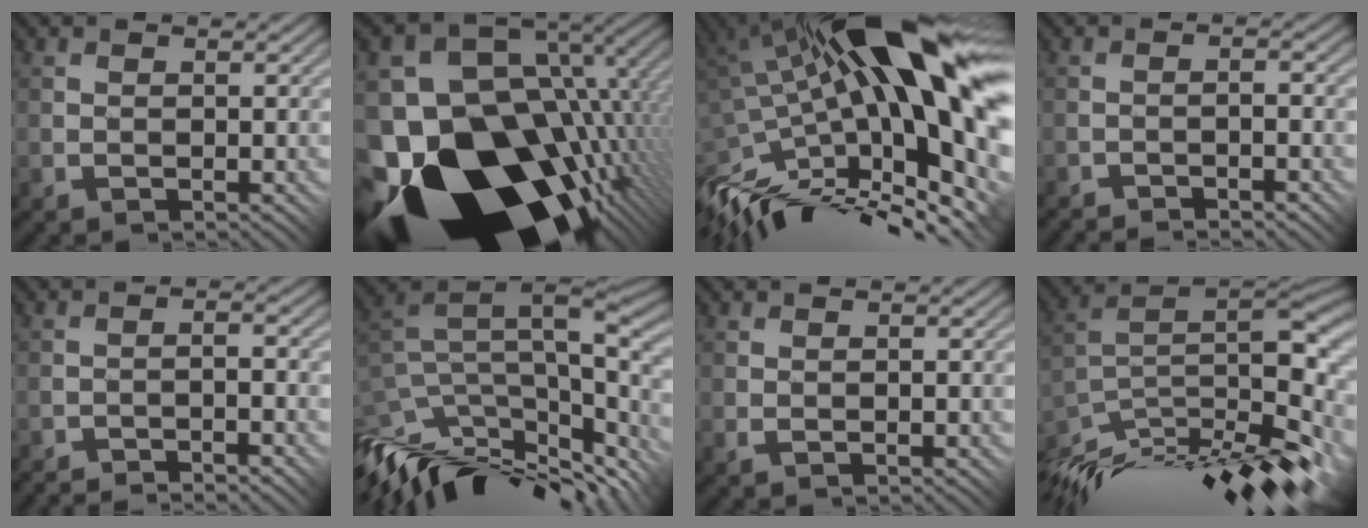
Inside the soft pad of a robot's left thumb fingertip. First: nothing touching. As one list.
[{"total": 20.7, "force": [-7.5, 14.1, 13.3], "torque": [-0.270, -0.038, -0.096]}, {"total": 17.9, "force": [-0.4, 5.0, 17.2], "torque": [-0.285, -0.011, -0.023]}, {"total": 3.2, "force": [-3.1, 0.2, 0.9], "torque": [-0.013, 0.011, -0.054]}, {"total": 4.2, "force": [-4.0, 0.1, 1.3], "torque": [-0.019, 0.009, -0.072]}, {"total": 13.5, "force": [-6.7, 5.2, 10.5], "torque": [-0.224, -0.003, -0.107]}, {"total": 0.0}, {"total": 14.9, "force": [-7.8, 4.6, 11.8], "torque": [-0.230, -0.003, -0.140]}]